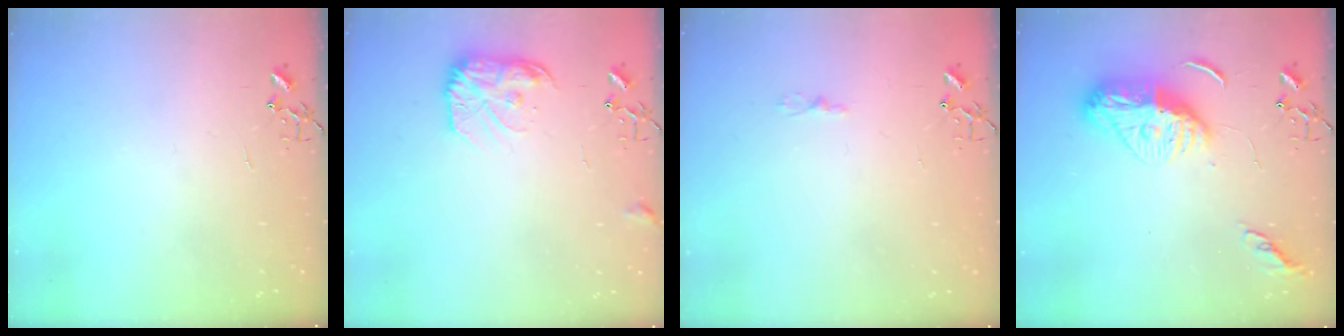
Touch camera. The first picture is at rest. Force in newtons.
{"total": 12.4, "press": 12.4, "slide": 0.7}
{"total": 2.4, "press": 2.4, "slide": 0.3}
{"total": 14.0, "press": 13.9, "slide": 1.4}